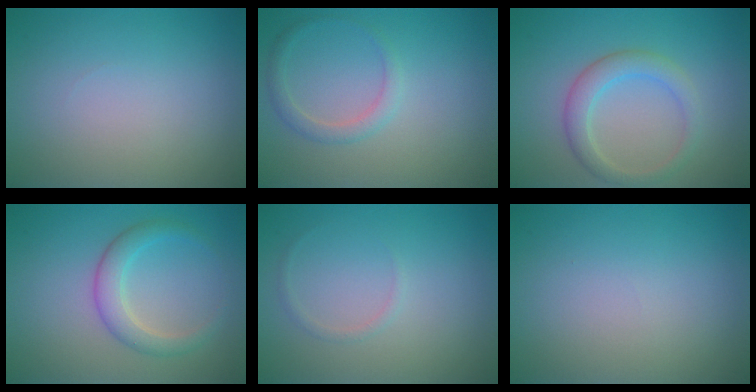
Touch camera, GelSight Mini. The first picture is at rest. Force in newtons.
{"total": 1.7, "press": 1.7, "slide": 0.2}
{"total": 2.9, "press": 2.9, "slide": 0.2}
{"total": 2.7, "press": 2.7, "slide": 0.1}
{"total": 0.6, "press": 0.6, "slide": 0.1}
{"total": 0.0}